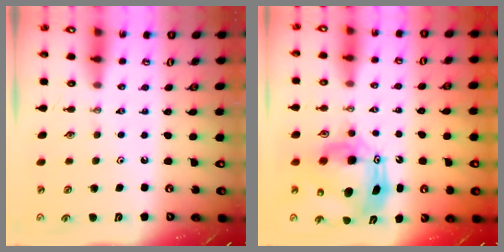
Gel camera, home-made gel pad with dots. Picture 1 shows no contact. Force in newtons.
{"total": 13.8, "press": 13.8, "slide": 1.6}